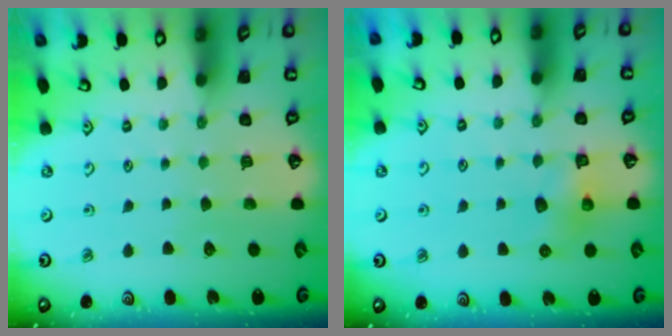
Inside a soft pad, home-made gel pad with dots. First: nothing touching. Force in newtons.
{"total": 6.5, "press": 6.5, "slide": 0.5}